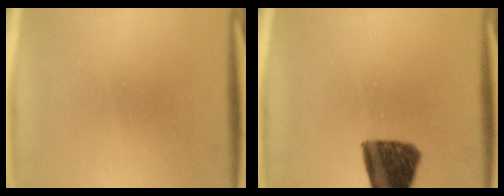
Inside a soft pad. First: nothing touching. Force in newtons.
{"total": 11.2}